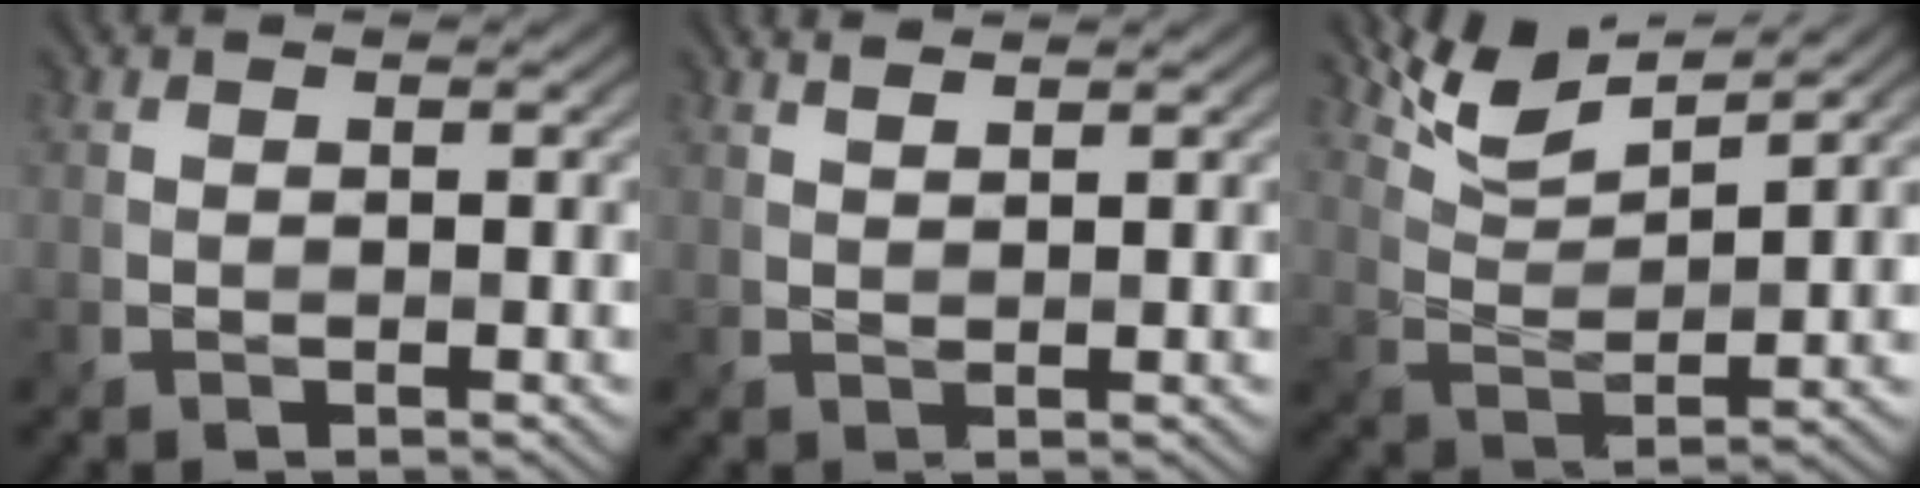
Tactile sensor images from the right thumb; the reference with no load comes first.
{"total": 1.4, "force": [1.2, 0.1, 0.7], "torque": [-0.016, 0.003, 0.022]}
{"total": 7.6, "force": [6.0, 1.6, 4.4], "torque": [-0.105, 0.010, 0.122]}